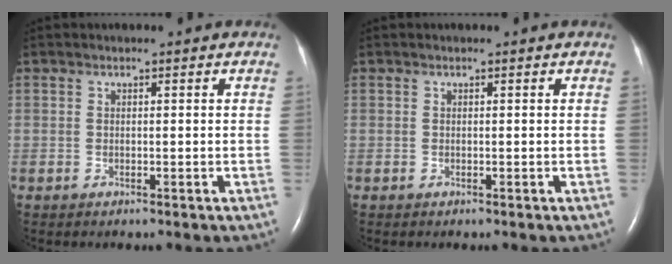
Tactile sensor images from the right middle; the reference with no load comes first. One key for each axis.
{"total": 0.0}